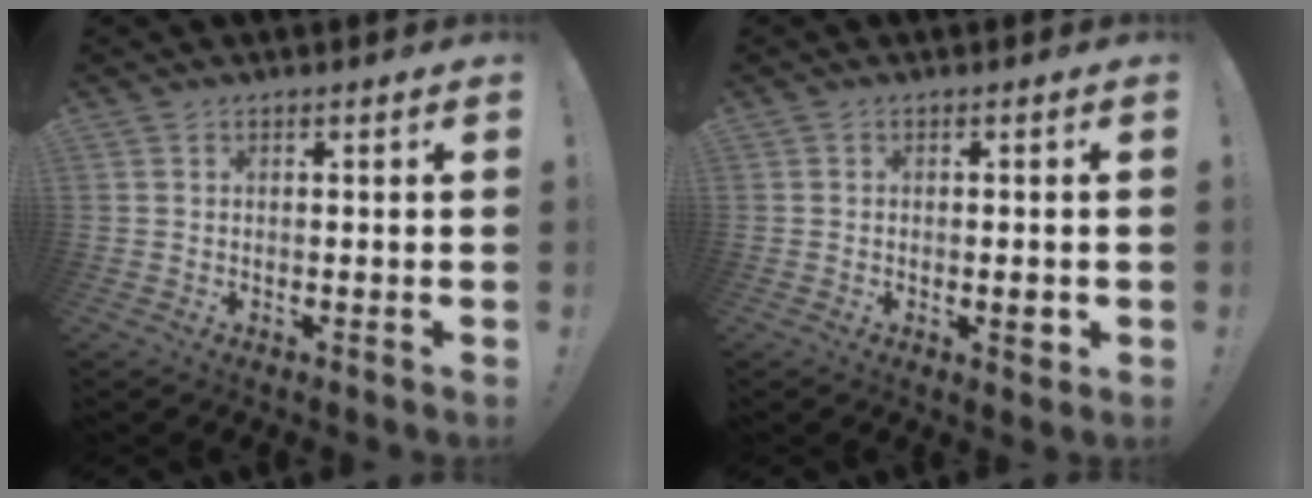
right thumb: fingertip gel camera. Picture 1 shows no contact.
{"total": 2.1, "force": [-0.5, 0.9, 1.8], "torque": [-0.016, -0.001, -0.008]}